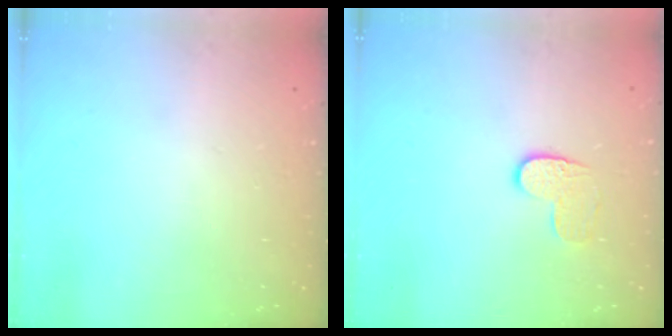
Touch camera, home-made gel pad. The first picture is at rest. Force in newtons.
{"total": 6.5, "press": 6.4, "slide": 0.5}